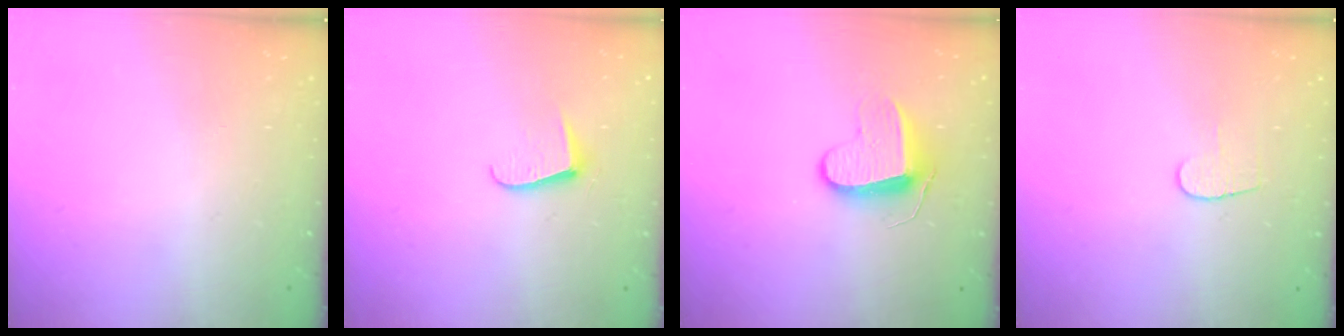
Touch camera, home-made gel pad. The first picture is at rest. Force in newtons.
{"total": 5.9, "press": 5.9, "slide": 0.6}
{"total": 9.0, "press": 9.0, "slide": 0.6}
{"total": 5.1, "press": 5.1, "slide": 0.5}